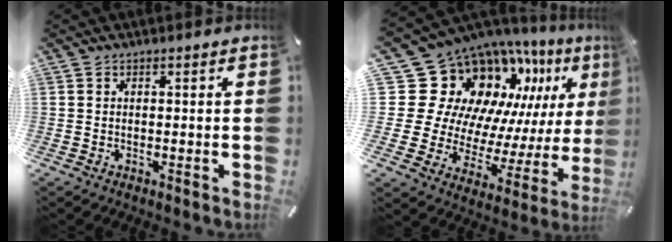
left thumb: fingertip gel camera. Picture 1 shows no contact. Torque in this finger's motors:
{"motor_torque": [2.29, 2.72, 0.42, -0.23, -0.01]}